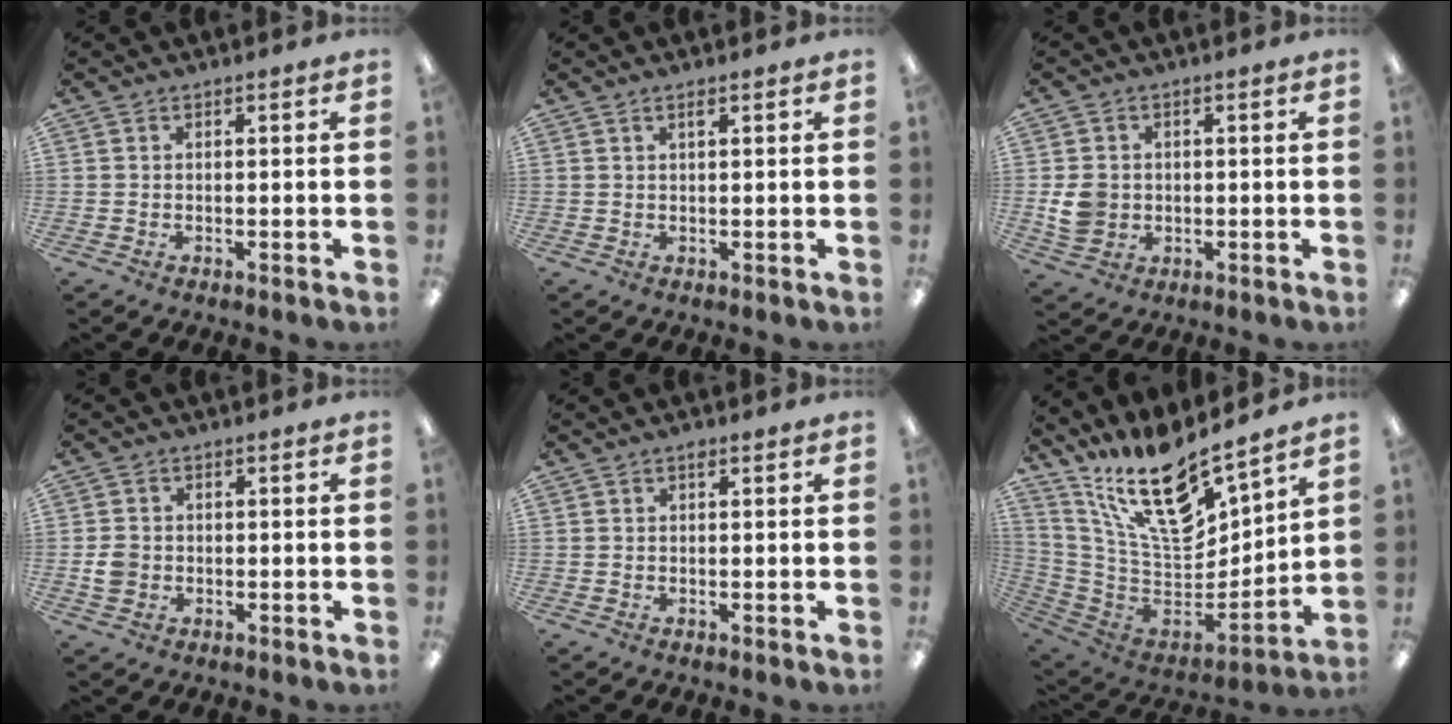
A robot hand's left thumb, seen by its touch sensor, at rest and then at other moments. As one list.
[{"total": 1.1, "force": [0.8, 0.2, 0.7], "torque": [-0.016, 0.001, 0.015]}, {"total": 6.2, "force": [0.0, 5.5, 2.9], "torque": [-0.053, 0.006, 0.001]}, {"total": 3.5, "force": [-0.6, 3.1, 1.6], "torque": [-0.018, 0.004, -0.010]}, {"total": 0.9, "force": [0.6, 0.4, 0.6], "torque": [-0.006, -0.001, 0.009]}, {"total": 19.9, "force": [14.6, 6.3, 11.9], "torque": [-0.214, -0.108, 0.257]}]